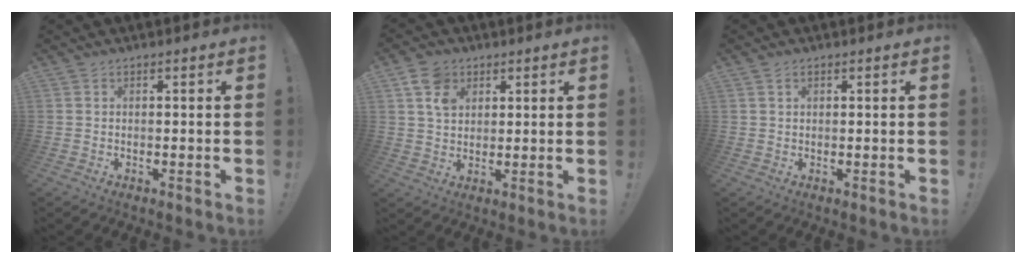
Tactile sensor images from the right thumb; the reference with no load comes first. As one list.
[{"total": 7.8, "force": [3.8, 5.9, 3.5], "torque": [-0.060, -0.008, 0.075]}, {"total": 1.0, "force": [0.5, 0.7, 0.5], "torque": [-0.011, 0.002, 0.010]}]